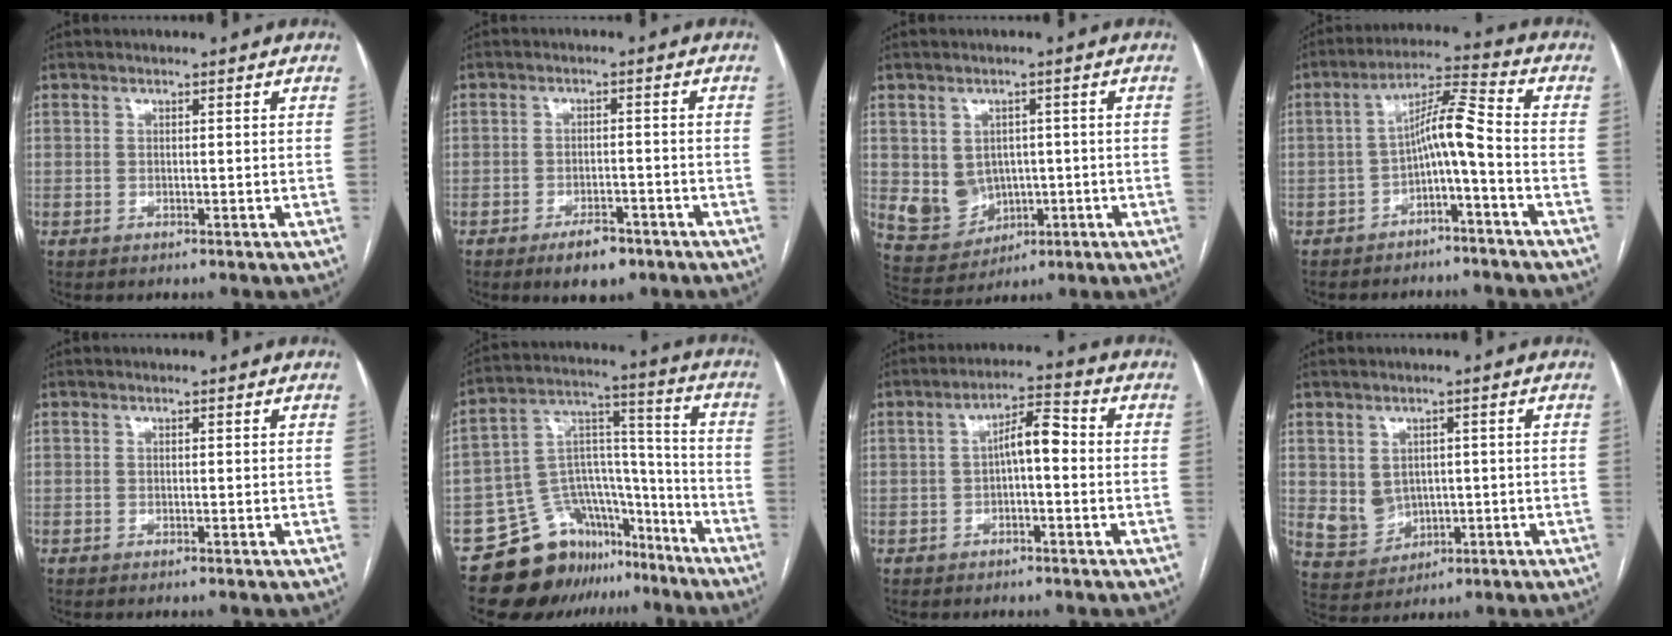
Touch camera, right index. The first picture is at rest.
{"total": 5.1, "force": [-3.5, 2.2, 3.1], "torque": [-0.050, 0.001, -0.049]}
{"total": 7.0, "force": [-0.1, 6.3, 2.9], "torque": [-0.059, 0.018, 0.020]}
{"total": 7.2, "force": [-2.7, 0.4, 6.6], "torque": [-0.112, 0.033, -0.047]}
{"total": 0.0}
{"total": 15.2, "force": [-11.6, 9.1, 3.8], "torque": [-0.053, 0.087, -0.185]}
{"total": 5.4, "force": [-0.2, 1.5, 5.1], "torque": [-0.085, 0.025, -0.005]}
{"total": 5.4, "force": [0.2, 4.9, 2.3], "torque": [-0.045, 0.013, 0.023]}